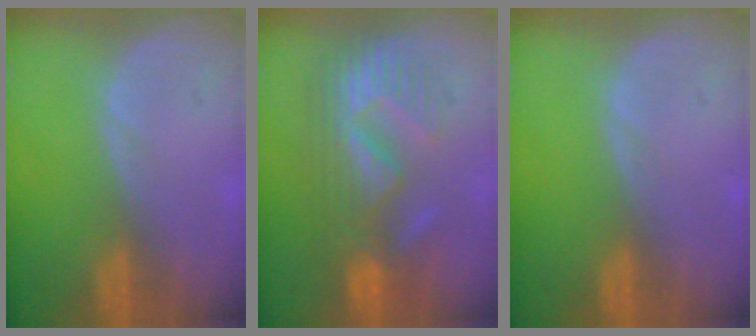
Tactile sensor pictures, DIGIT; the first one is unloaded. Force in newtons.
{"total": 8.7, "press": 8.6, "slide": 1.5}
{"total": 0.0}